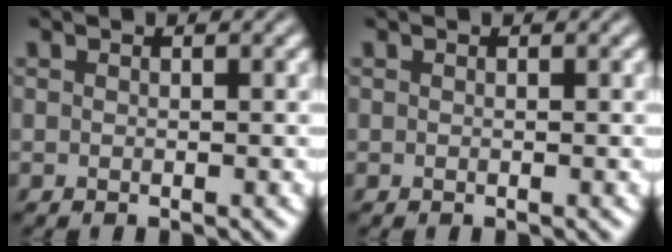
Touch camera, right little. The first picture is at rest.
{"total": 0.0}